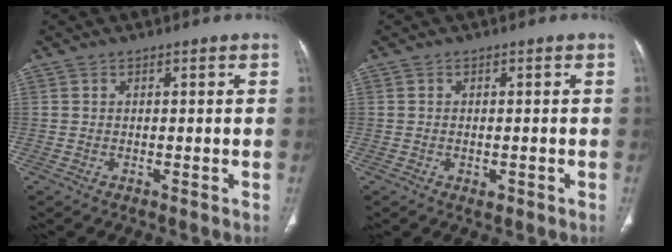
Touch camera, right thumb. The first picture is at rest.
{"total": 1.4, "force": [-0.6, 0.8, 1.0], "torque": [-0.013, 0.001, -0.006]}